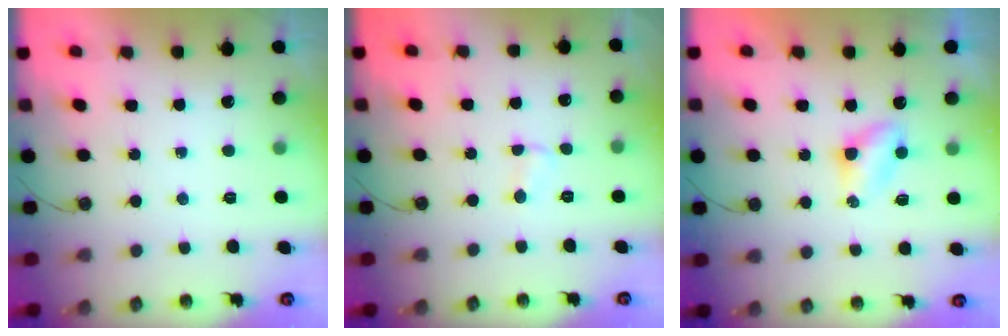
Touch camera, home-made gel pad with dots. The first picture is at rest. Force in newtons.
{"total": 2.1, "press": 2.1, "slide": 0.2}
{"total": 3.7, "press": 3.7, "slide": 0.5}